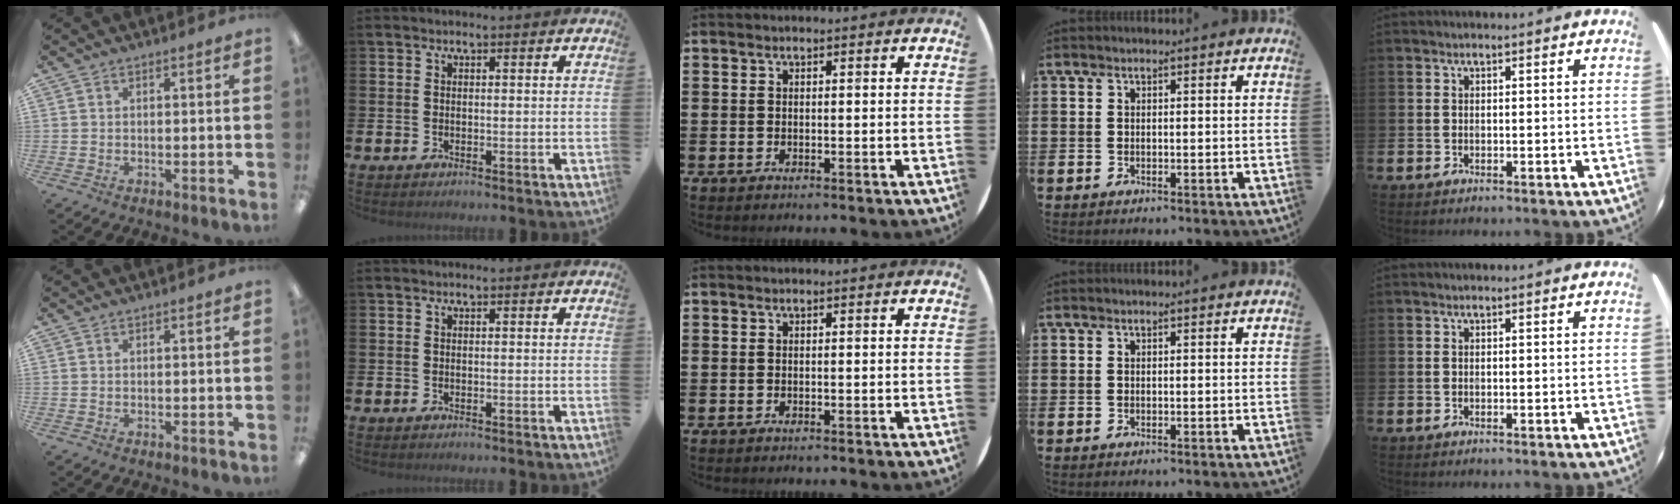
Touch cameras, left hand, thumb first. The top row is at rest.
{}